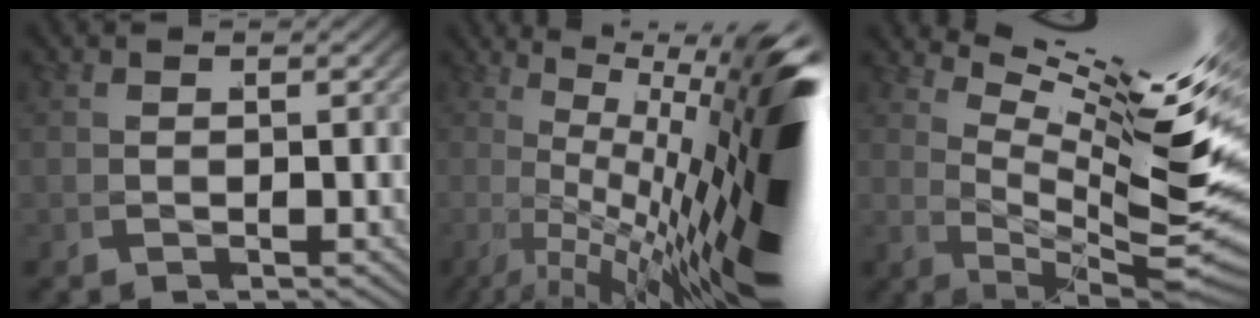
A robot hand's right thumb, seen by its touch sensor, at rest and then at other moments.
{"total": 18.4, "force": [-1.6, 8.2, 16.4], "torque": [-0.214, -0.038, -0.009]}
{"total": 10.4, "force": [4.3, 2.7, 9.1], "torque": [-0.123, 0.005, 0.060]}